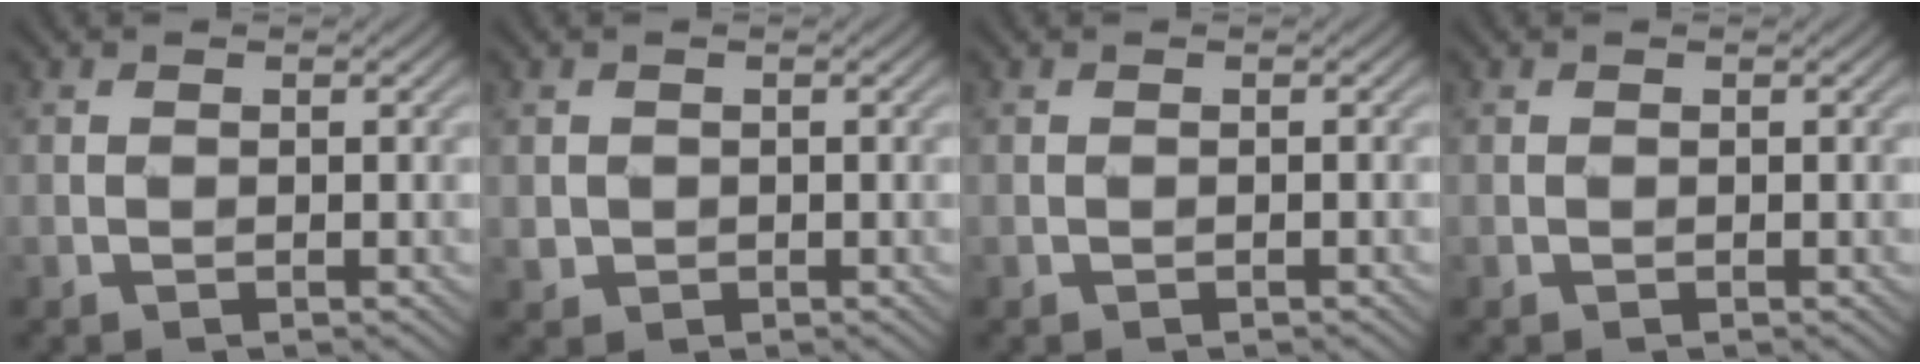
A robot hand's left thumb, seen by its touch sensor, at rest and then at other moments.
{"total": 1.1, "force": [0.1, 1.1, 0.2], "torque": [-0.008, -0.007, 0.003]}
{"total": 0.0}
{"total": 0.0}